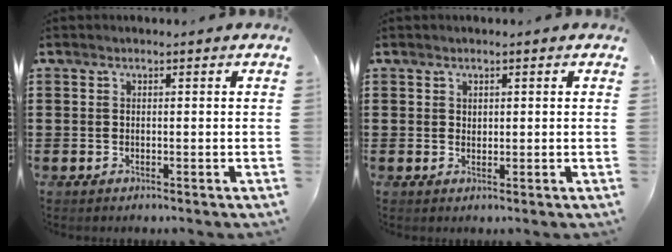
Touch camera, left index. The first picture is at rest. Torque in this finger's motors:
{"motor_torque": [0.19, 0.15, 0.02, 0.00]}